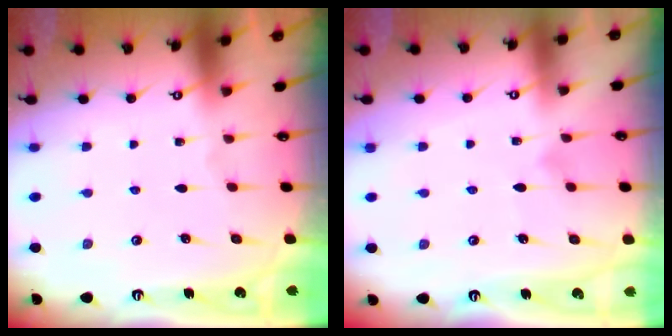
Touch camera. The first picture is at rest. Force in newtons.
{"total": 5.6, "press": 5.6, "slide": 0.2}